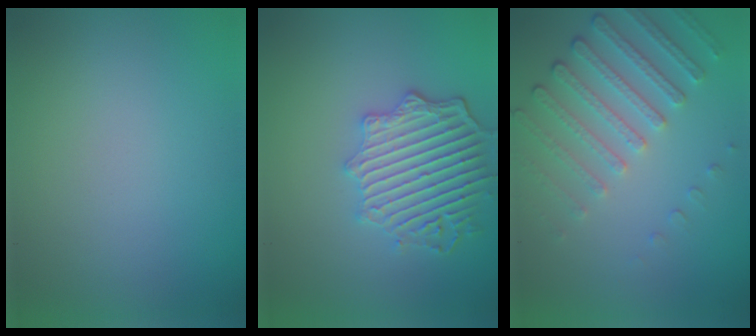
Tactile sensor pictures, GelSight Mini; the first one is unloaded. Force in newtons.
{"total": 5.3, "press": 4.5, "slide": 2.7}
{"total": 4.7, "press": 3.4, "slide": 3.3}